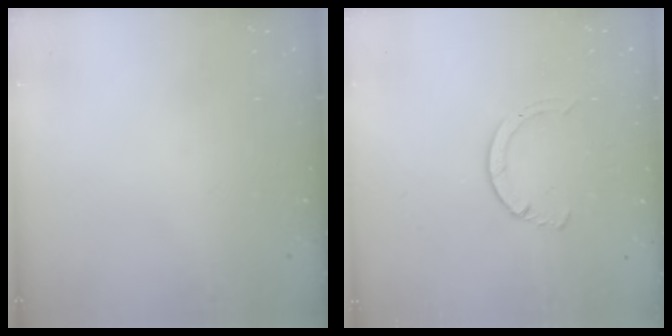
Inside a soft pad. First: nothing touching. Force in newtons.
{"total": 3.3, "press": 3.3, "slide": 0.4}